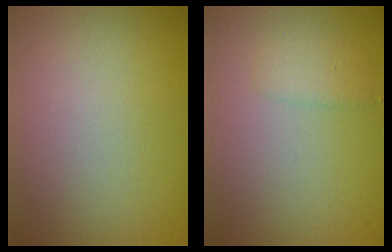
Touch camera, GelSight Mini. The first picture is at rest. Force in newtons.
{"total": 1.5, "press": 1.5, "slide": 0.1}